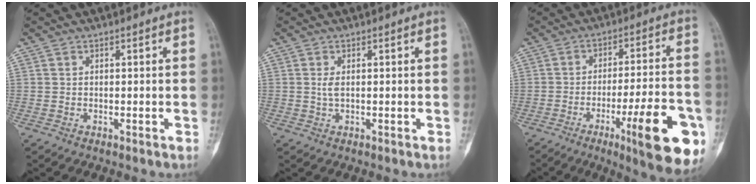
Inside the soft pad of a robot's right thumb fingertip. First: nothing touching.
{"total": 2.8, "force": [0.2, 1.2, 2.5], "torque": [-0.061, -0.001, 0.007]}
{"total": 19.0, "force": [-7.7, 3.9, 16.9], "torque": [-0.202, 0.019, -0.103]}